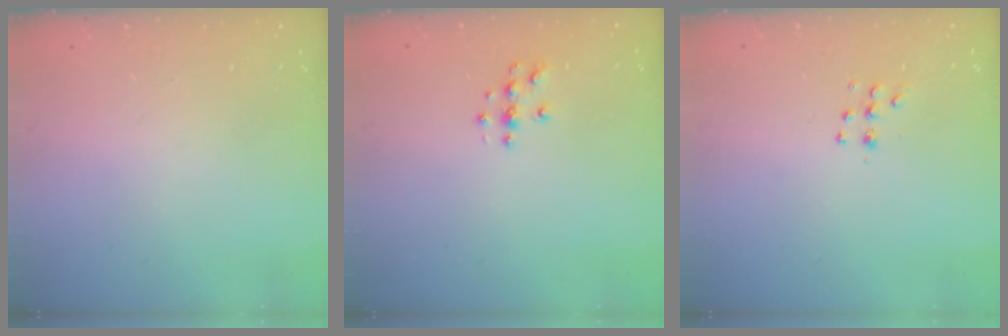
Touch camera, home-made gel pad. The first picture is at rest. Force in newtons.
{"total": 3.9, "press": 3.8, "slide": 0.4}
{"total": 5.2, "press": 5.1, "slide": 1.0}